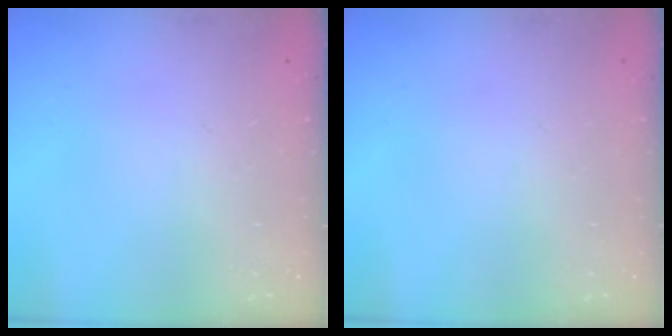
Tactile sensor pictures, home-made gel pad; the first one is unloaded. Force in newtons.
{"total": 0.0}